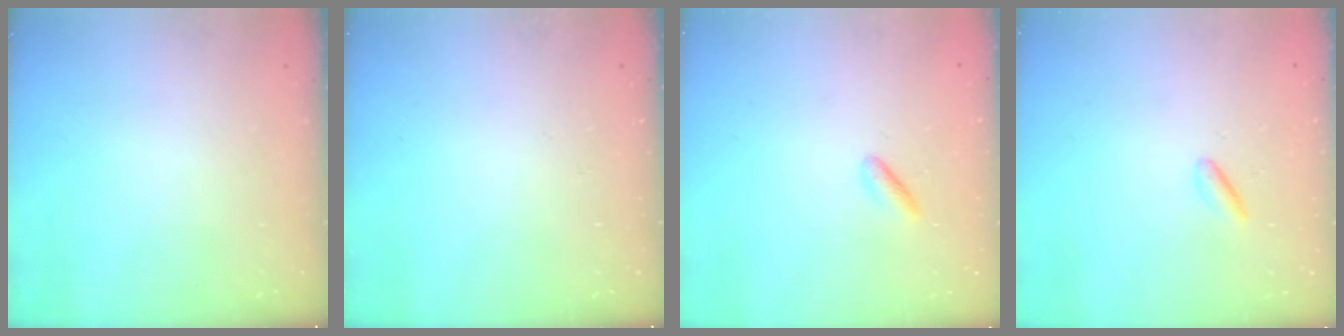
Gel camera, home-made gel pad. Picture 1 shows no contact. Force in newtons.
{"total": 0.0}
{"total": 1.2, "press": 1.0, "slide": 0.6}
{"total": 1.6, "press": 1.5, "slide": 0.7}